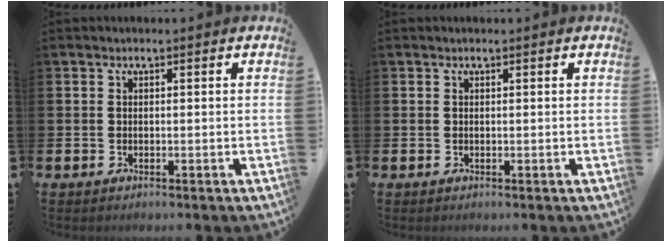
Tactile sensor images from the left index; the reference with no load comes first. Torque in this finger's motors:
{"motor_torque": [0.01, -0.08, -0.06, -0.01]}